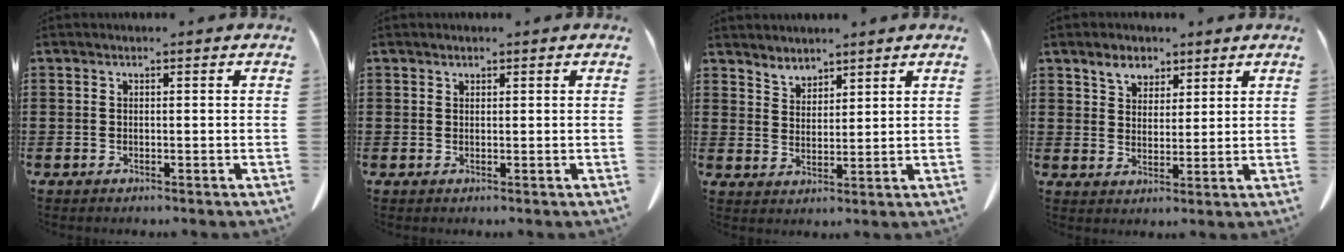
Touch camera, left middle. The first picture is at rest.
{"total": 0.7, "force": [0.6, 0.2, 0.1], "torque": [-0.003, -0.002, 0.014]}
{"total": 3.1, "force": [3.0, 0.7, -0.3], "torque": [-0.005, -0.010, 0.059]}
{"total": 4.6, "force": [3.5, 2.7, 1.3], "torque": [-0.031, 0.004, 0.065]}